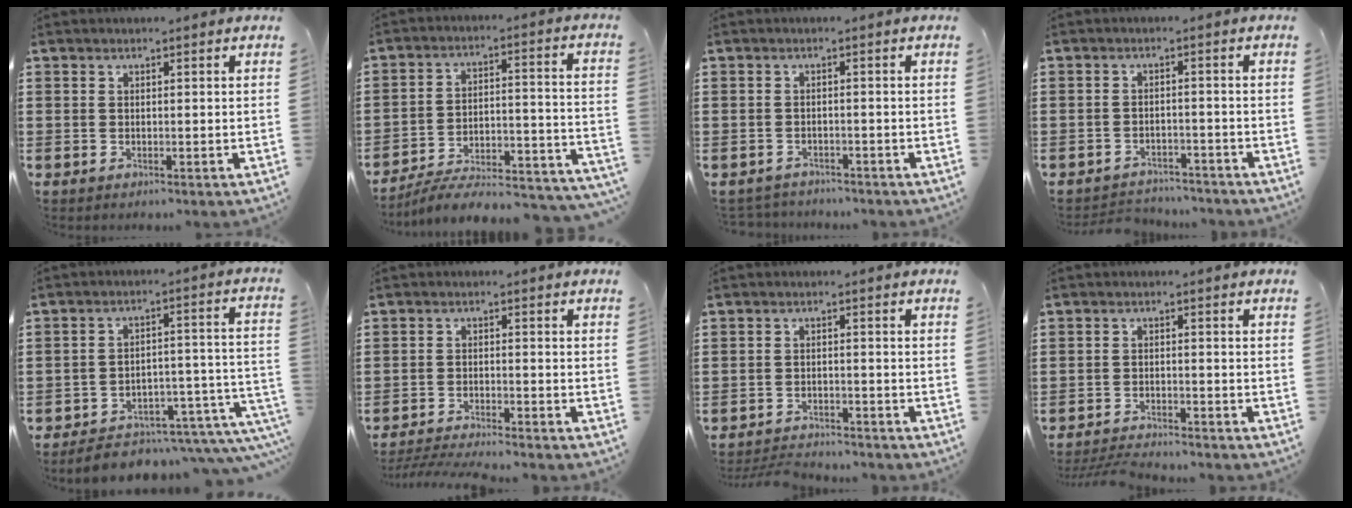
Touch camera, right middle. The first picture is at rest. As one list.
[{"total": 6.6, "force": [-6.1, 0.5, 2.4], "torque": [-0.029, -0.001, -0.120]}, {"total": 1.6, "force": [-1.6, 0.2, -0.1], "torque": [-0.006, -0.003, -0.035]}, {"total": 2.6, "force": [-2.6, 0.4, -0.1], "torque": [-0.009, -0.004, -0.057]}, {"total": 5.6, "force": [-4.7, 1.7, 2.7], "torque": [-0.042, 0.001, -0.086]}, {"total": 3.1, "force": [-3.0, -0.2, 0.8], "torque": [-0.021, -0.008, -0.063]}, {"total": 3.0, "force": [-2.9, 0.2, 0.3], "torque": [-0.011, -0.004, -0.061]}, {"total": 3.2, "force": [-3.2, 0.0, 0.6], "torque": [-0.020, -0.005, -0.067]}]